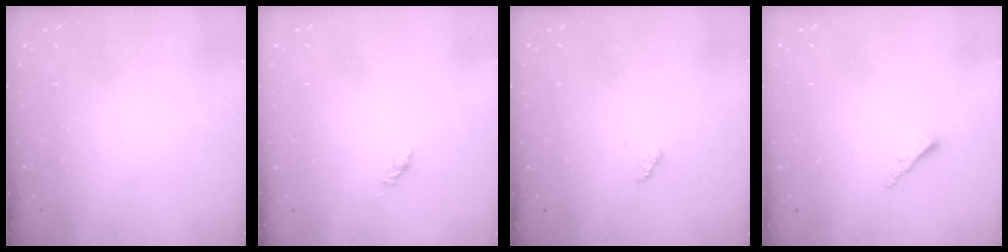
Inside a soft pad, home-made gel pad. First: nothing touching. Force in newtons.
{"total": 0.0}
{"total": 1.3, "press": 1.3, "slide": 0.2}
{"total": 2.3, "press": 2.2, "slide": 0.6}